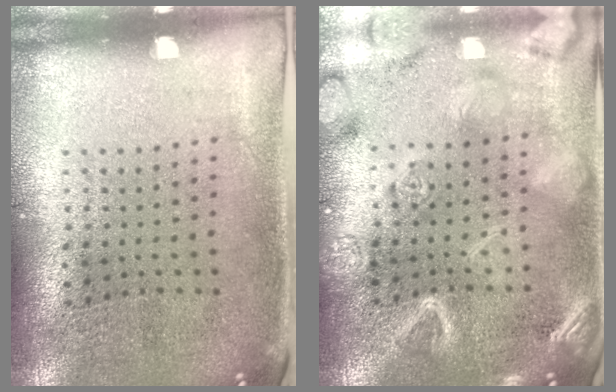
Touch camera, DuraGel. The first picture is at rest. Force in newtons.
{"total": 4.7, "press": 4.7, "slide": 0.5}